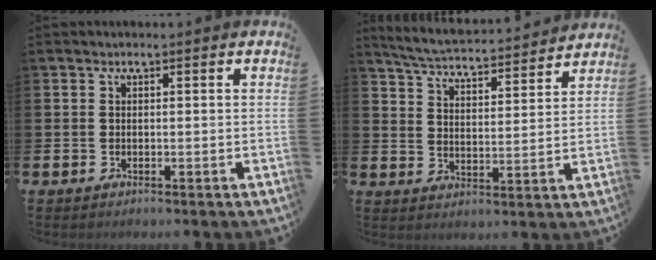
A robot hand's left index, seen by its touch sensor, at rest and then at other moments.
{"total": 5.3, "force": [5.2, 0.3, 1.0], "torque": [-0.041, -0.043, 0.087]}